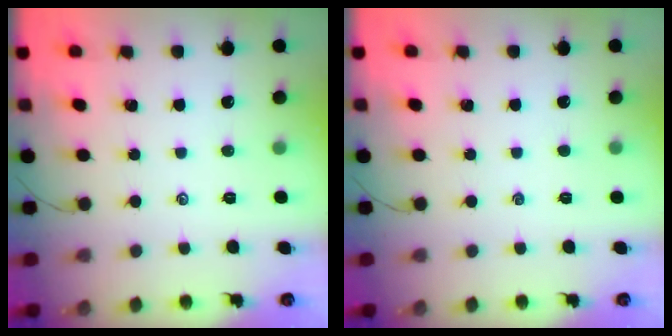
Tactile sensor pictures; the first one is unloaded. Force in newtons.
{"total": 0.0}